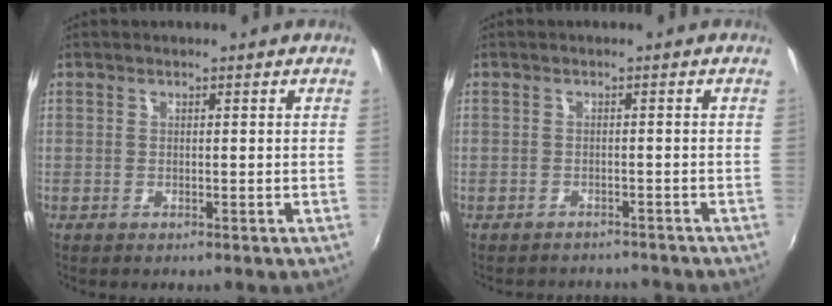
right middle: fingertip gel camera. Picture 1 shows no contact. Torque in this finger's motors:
{"motor_torque": [0.73, -1.04, -0.03, -0.01]}